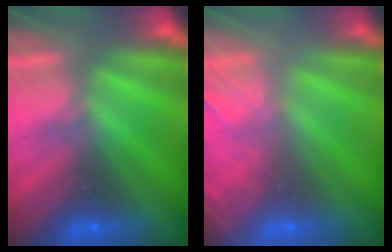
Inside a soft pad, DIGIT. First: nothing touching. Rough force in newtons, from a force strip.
{"total": 8.5}